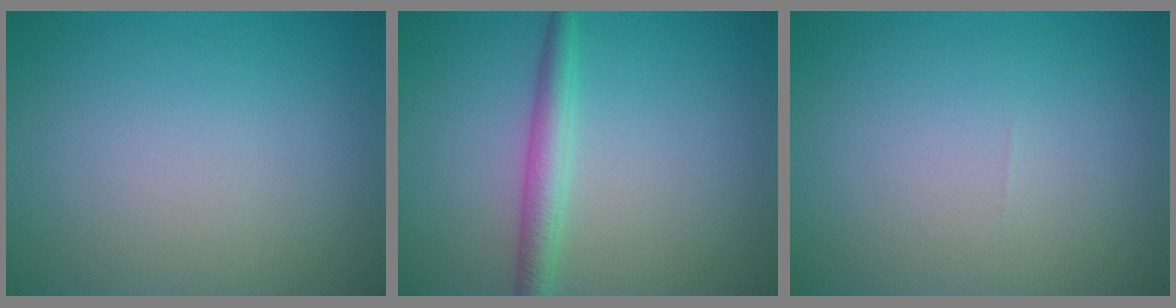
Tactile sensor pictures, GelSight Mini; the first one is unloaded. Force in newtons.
{"total": 2.6, "press": 2.6, "slide": 0.0}
{"total": 0.0}